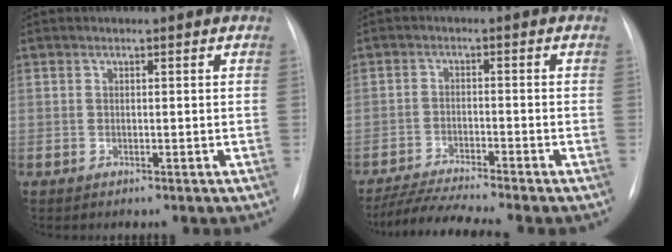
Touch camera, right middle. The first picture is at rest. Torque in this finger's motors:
{"motor_torque": [0.09, -0.12, 0.07, 0.05]}